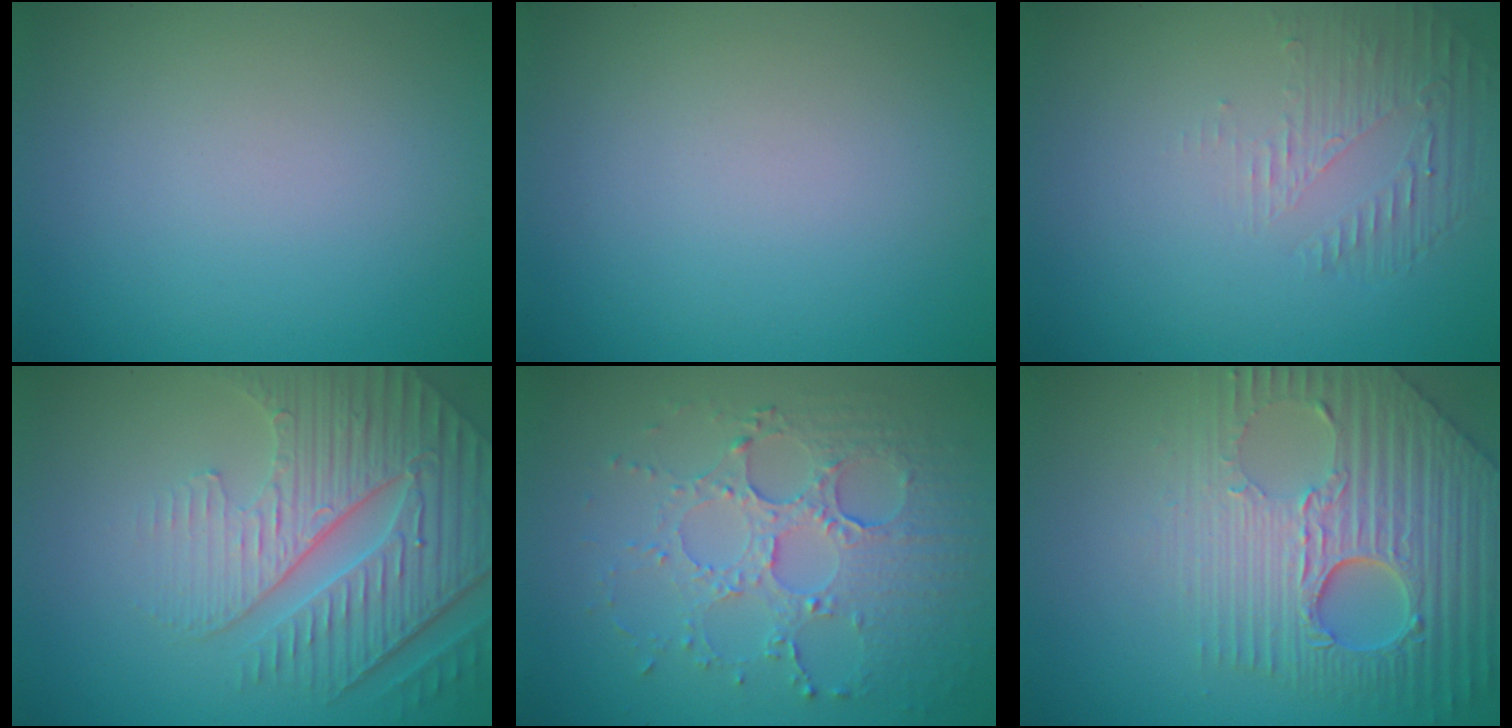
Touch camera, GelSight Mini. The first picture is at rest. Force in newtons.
{"total": 0.0}
{"total": 1.7, "press": 0.6, "slide": 1.6}
{"total": 6.8, "press": 5.2, "slide": 4.3}
{"total": 5.4, "press": 3.8, "slide": 3.8}
{"total": 7.9, "press": 6.0, "slide": 5.1}